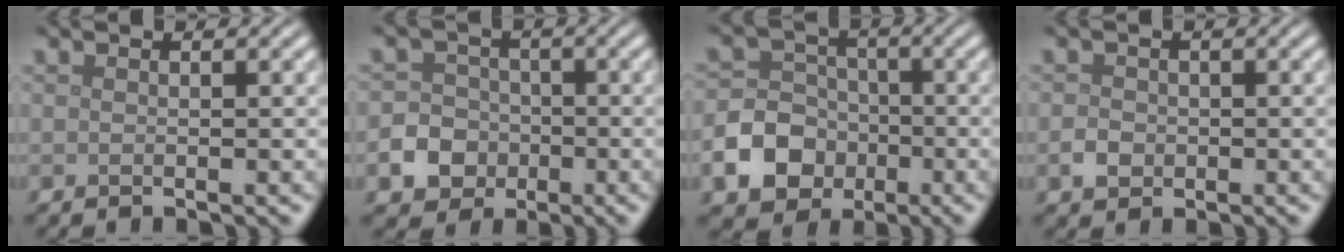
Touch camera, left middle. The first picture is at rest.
{"total": 5.0, "force": [-1.9, 4.4, 1.4], "torque": [-0.009, -0.003, -0.058]}
{"total": 8.5, "force": [-3.4, 7.2, 2.8], "torque": [-0.042, -0.011, -0.083]}
{"total": 1.7, "force": [-0.5, 1.5, 0.7], "torque": [-0.010, -0.001, -0.013]}